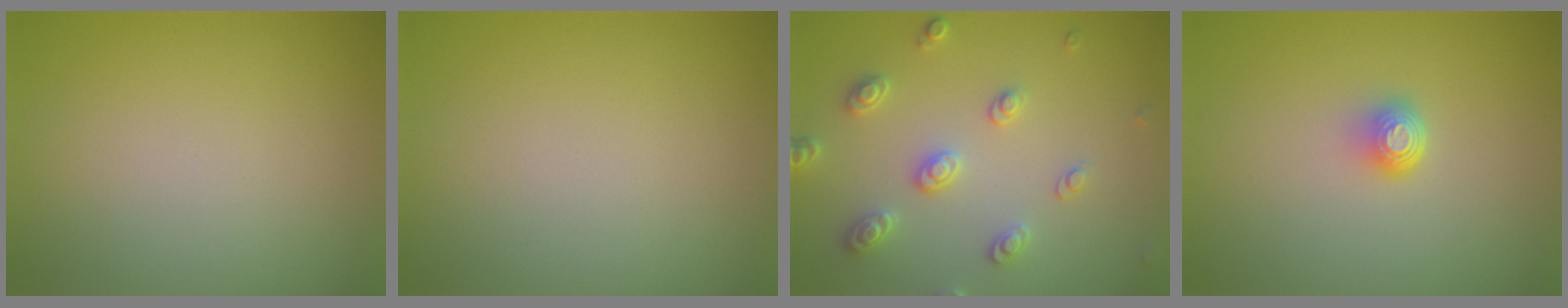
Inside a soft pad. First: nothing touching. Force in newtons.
{"total": 0.0}
{"total": 3.0, "press": 2.9, "slide": 0.6}
{"total": 1.6, "press": 1.2, "slide": 1.1}